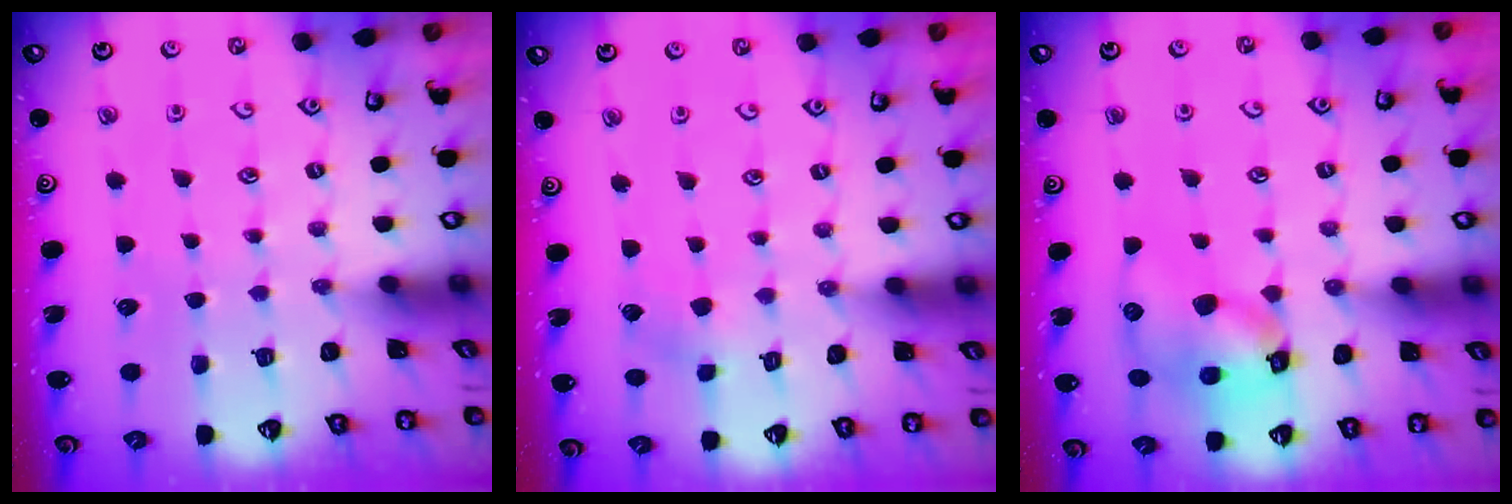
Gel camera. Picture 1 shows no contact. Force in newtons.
{"total": 2.9, "press": 2.9, "slide": 0.3}
{"total": 12.0, "press": 11.9, "slide": 1.6}